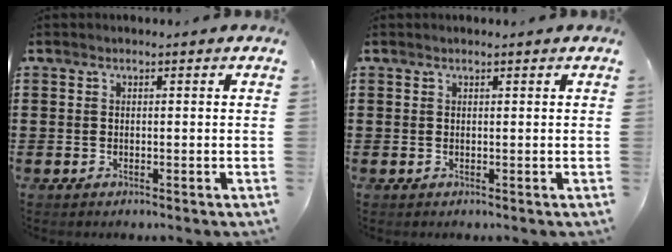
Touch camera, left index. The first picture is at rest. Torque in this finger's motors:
{"motor_torque": [0.11, -0.02, 0.00, -0.01]}